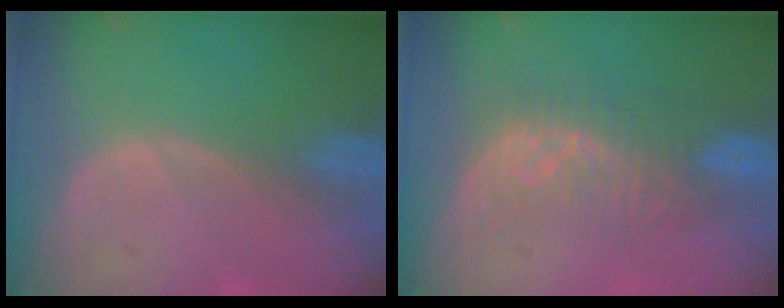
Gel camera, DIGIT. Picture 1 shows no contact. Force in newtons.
{"total": 8.3, "press": 7.3, "slide": 4.0}